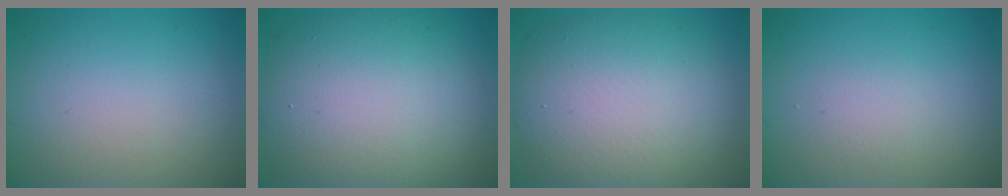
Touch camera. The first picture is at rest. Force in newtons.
{"total": 11.9, "press": 11.8, "slide": 0.5}
{"total": 10.7, "press": 10.7, "slide": 0.5}
{"total": 1.2, "press": 1.2, "slide": 0.0}